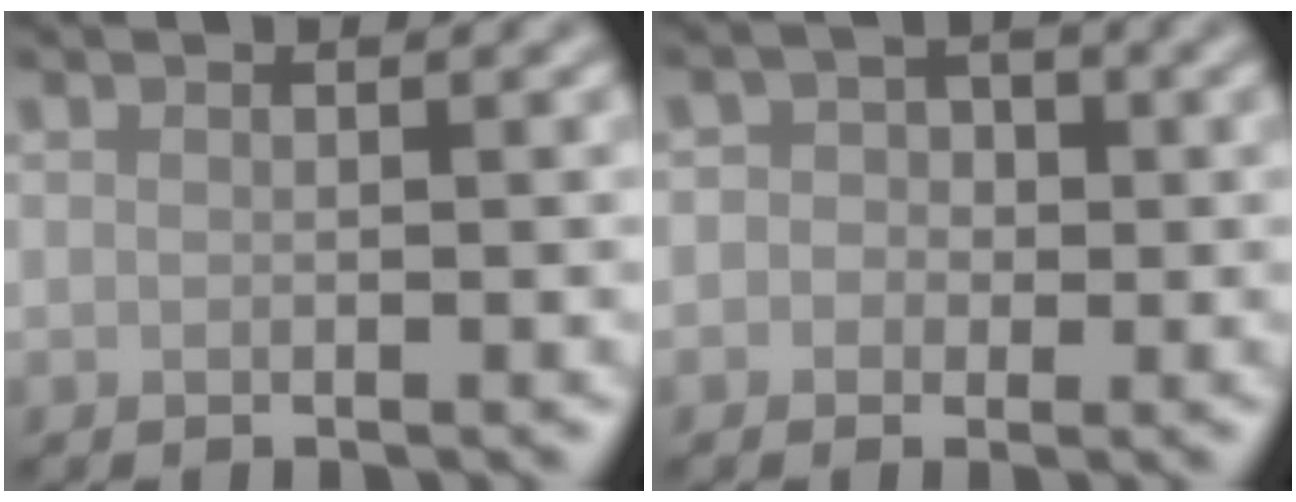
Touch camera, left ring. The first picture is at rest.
{"total": 2.9, "force": [0.1, 2.7, 1.0], "torque": [0.017, 0.009, -0.027]}